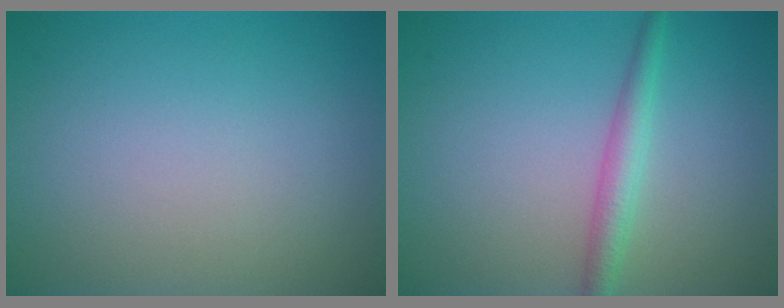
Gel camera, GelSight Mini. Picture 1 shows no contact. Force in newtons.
{"total": 2.4, "press": 2.4, "slide": 0.0}